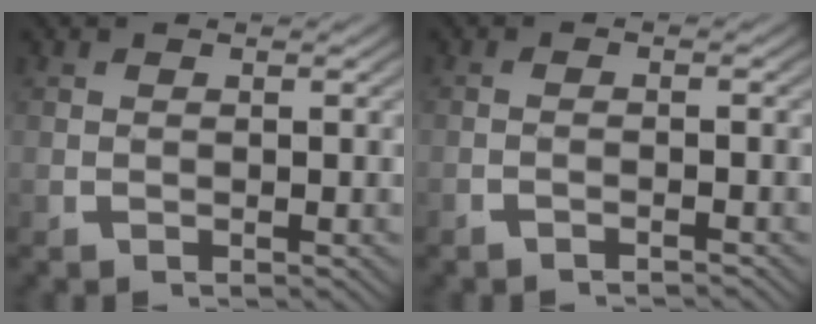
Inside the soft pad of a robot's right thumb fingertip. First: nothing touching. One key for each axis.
{"total": 1.4, "fx": -1.2, "fy": -0.1, "fz": 0.8, "tx": -0.015, "ty": 0.006, "tz": -0.026}